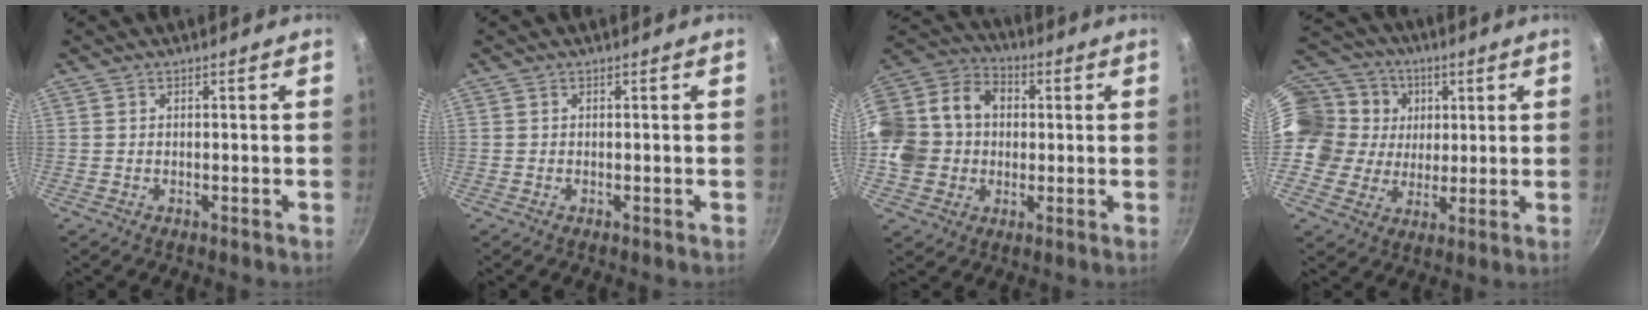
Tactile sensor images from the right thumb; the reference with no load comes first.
{"total": 0.0}
{"total": 20.3, "force": [0.7, 17.1, 10.9], "torque": [-0.211, 0.050, 0.005]}
{"total": 18.9, "force": [4.0, 16.3, 8.6], "torque": [-0.161, 0.014, 0.066]}